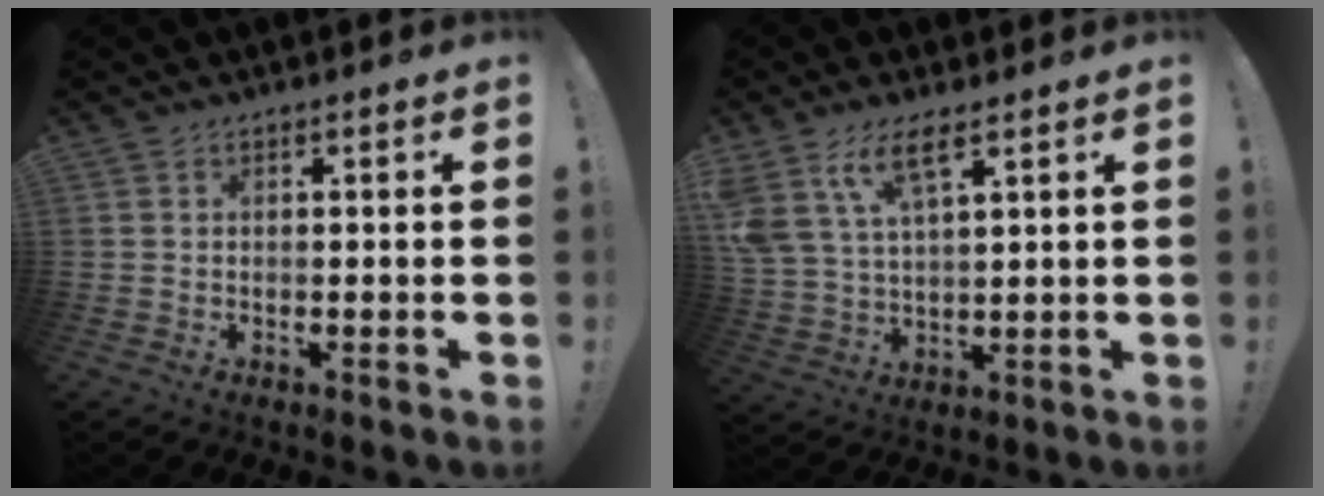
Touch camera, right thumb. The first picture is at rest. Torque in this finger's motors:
{"motor_torque": [0.84, 2.44, 0.46, -0.04, 0.10]}